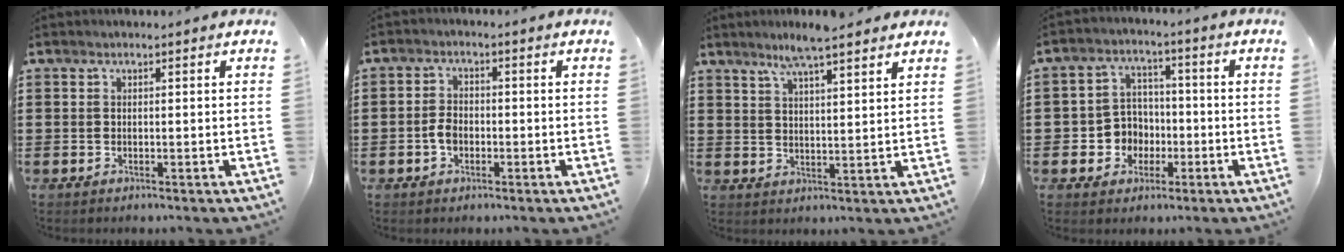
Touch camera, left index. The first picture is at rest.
{"total": 2.8, "force": [-0.9, 1.9, 1.9], "torque": [-0.045, 0.001, -0.020]}
{"total": 5.8, "force": [4.8, 0.0, 3.2], "torque": [-0.076, -0.010, 0.084]}
{"total": 5.5, "force": [-1.6, 5.1, 1.3], "torque": [-0.041, 0.016, -0.029]}